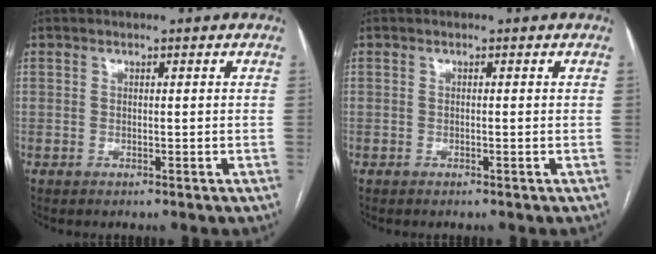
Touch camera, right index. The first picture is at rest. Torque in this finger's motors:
{"motor_torque": [0.00, 0.00, 0.00, 0.00]}